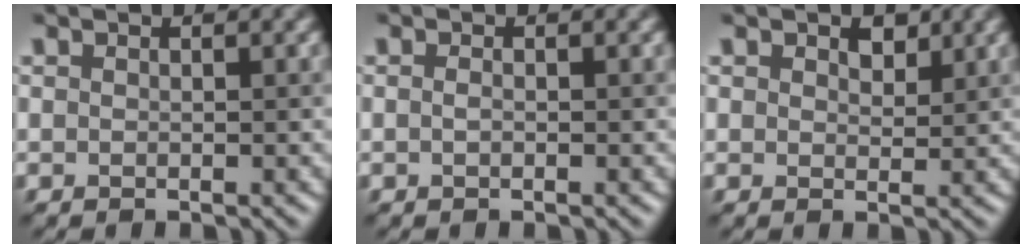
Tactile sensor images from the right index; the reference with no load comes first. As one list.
[{"total": 0.5, "force": [-0.2, 0.2, 0.4], "torque": [-0.009, 0.004, 0.000]}, {"total": 1.6, "force": [1.0, 1.0, 0.7], "torque": [-0.006, 0.004, 0.020]}]